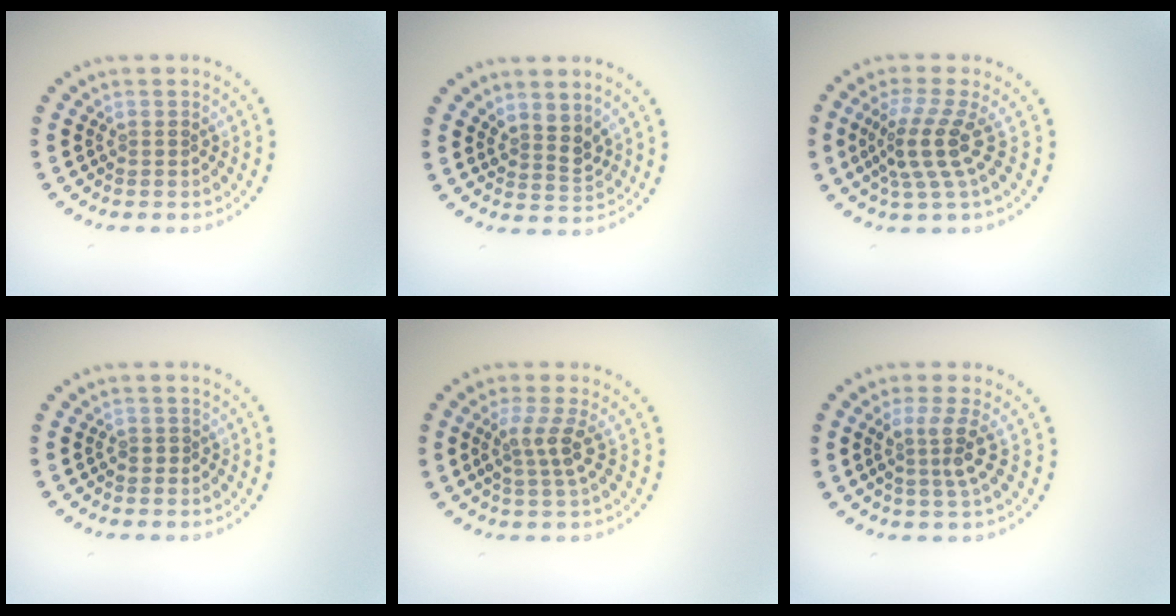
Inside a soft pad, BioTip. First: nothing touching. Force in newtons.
{"total": 2.1, "press": 1.6, "slide": 1.4}
{"total": 3.8, "press": 2.7, "slide": 2.7}
{"total": 0.6, "press": 0.3, "slide": 0.4}
{"total": 2.6, "press": 2.0, "slide": 1.7}
{"total": 2.7, "press": 2.0, "slide": 1.8}